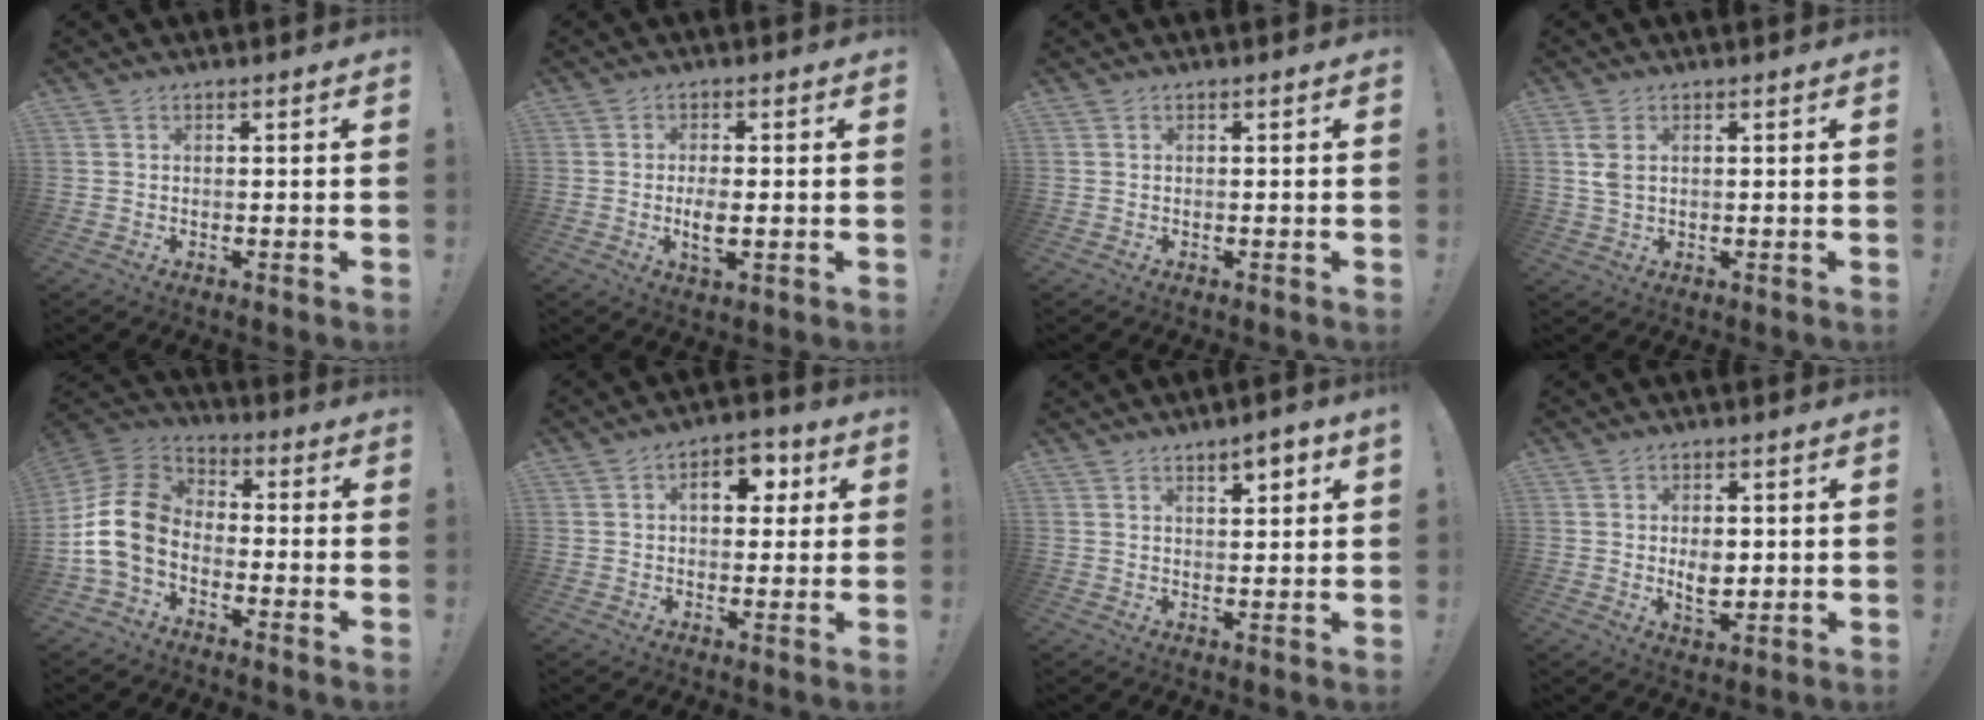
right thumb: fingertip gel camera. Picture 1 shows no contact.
{"total": 4.9, "force": [-0.9, 1.7, 4.5], "torque": [-0.098, -0.008, -0.018]}
{"total": 0.0}
{"total": 4.0, "force": [1.3, 2.4, 2.9], "torque": [-0.055, 0.005, 0.025]}
{"total": 14.4, "force": [-3.2, 10.3, 9.5], "torque": [-0.192, 0.030, -0.045]}
{"total": 8.1, "force": [2.2, 4.9, 6.1], "torque": [-0.072, 0.004, 0.032]}
{"total": 4.3, "force": [2.9, 1.1, 3.0], "torque": [-0.032, -0.019, 0.044]}
{"total": 5.7, "force": [0.3, 3.9, 4.1], "torque": [-0.055, -0.003, 0.003]}